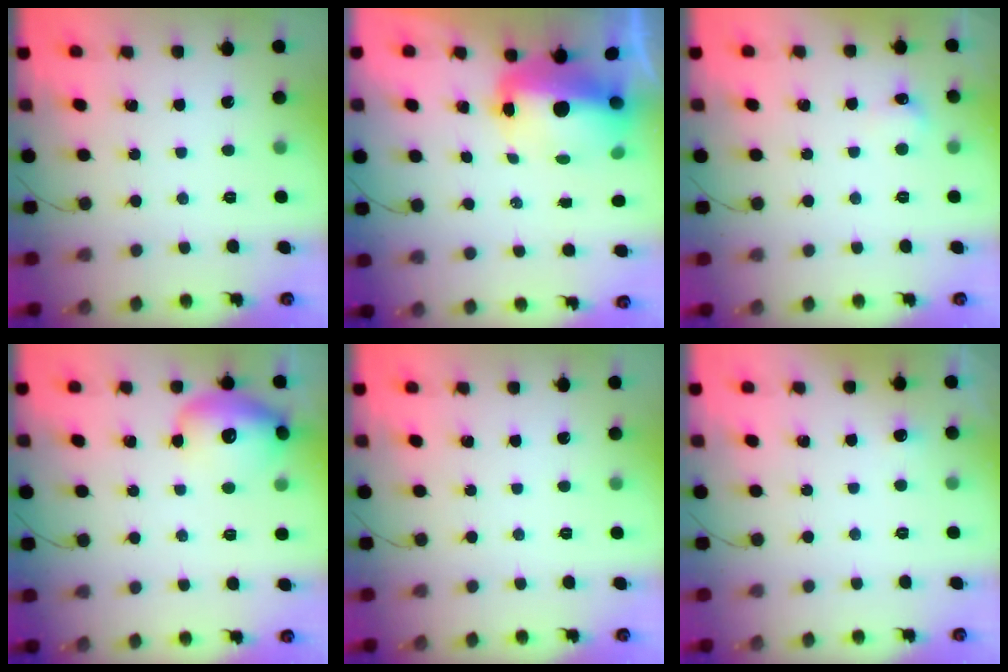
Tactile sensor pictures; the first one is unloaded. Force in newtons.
{"total": 11.6, "press": 11.4, "slide": 2.4}
{"total": 4.7, "press": 4.5, "slide": 1.3}
{"total": 14.3, "press": 14.1, "slide": 2.1}
{"total": 0.0}
{"total": 11.3, "press": 2.9, "slide": 10.9}